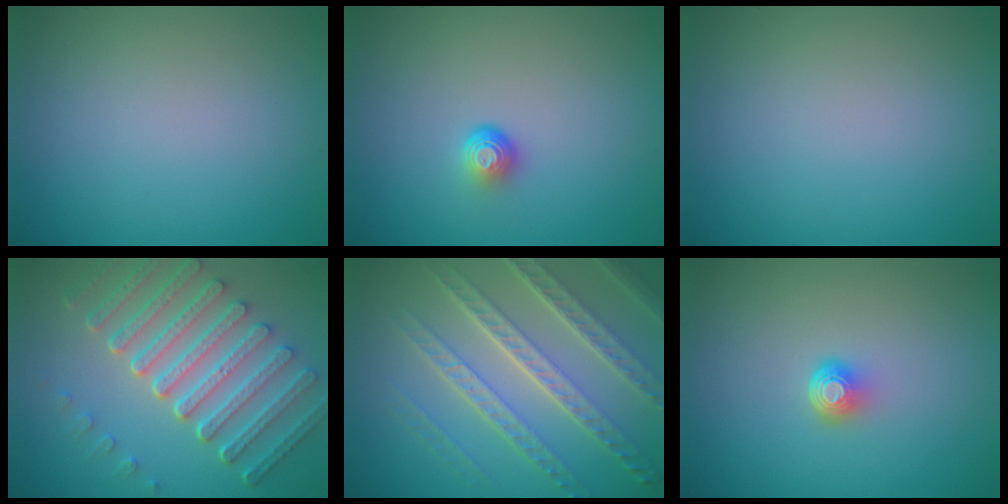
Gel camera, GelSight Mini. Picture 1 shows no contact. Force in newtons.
{"total": 1.7, "press": 1.0, "slide": 1.4}
{"total": 0.0}
{"total": 7.6, "press": 5.7, "slide": 5.0}
{"total": 7.4, "press": 5.3, "slide": 5.3}
{"total": 2.0, "press": 1.3, "slide": 1.6}